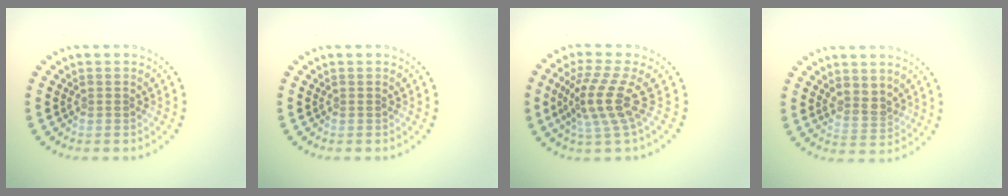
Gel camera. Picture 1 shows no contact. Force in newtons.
{"total": 0.0}
{"total": 4.2, "press": 3.1, "slide": 2.9}
{"total": 1.8, "press": 1.6, "slide": 1.0}